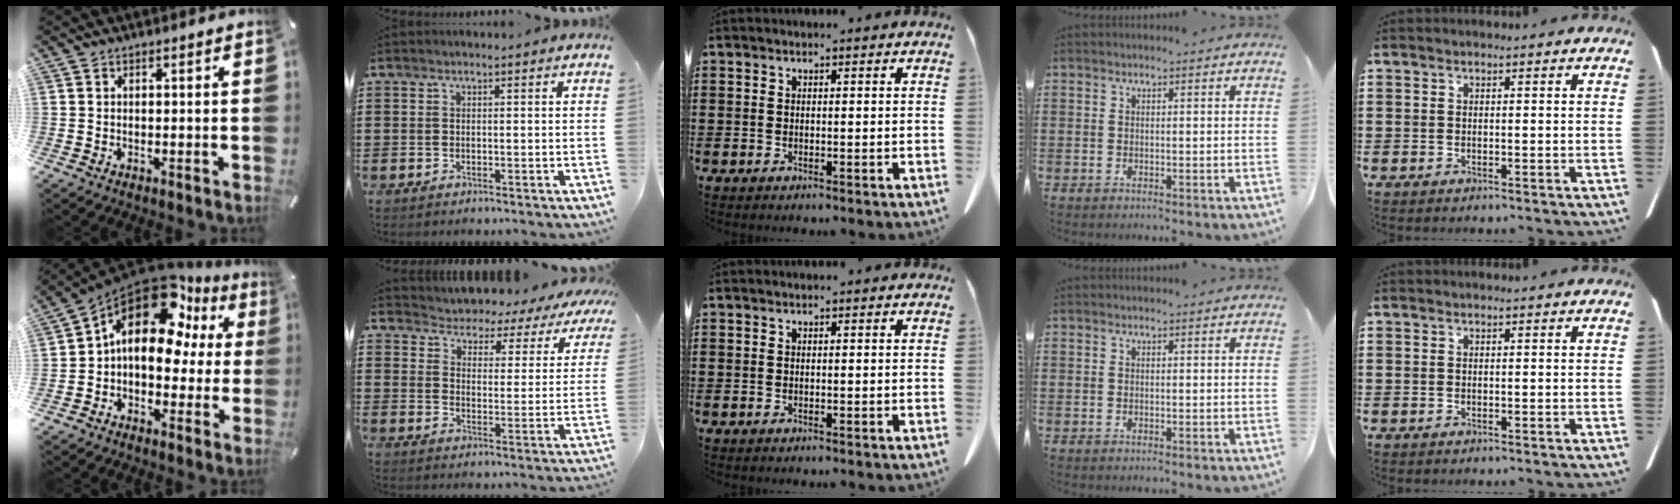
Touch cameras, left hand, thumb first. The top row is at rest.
{"thumb": {"total": 15.8, "force": [7.3, 9.3, 10.5], "torque": [-0.190, -0.051, 0.119]}, "index": {"total": 3.1, "force": [2.9, 0.4, -0.8], "torque": [-0.010, -0.030, 0.040]}}